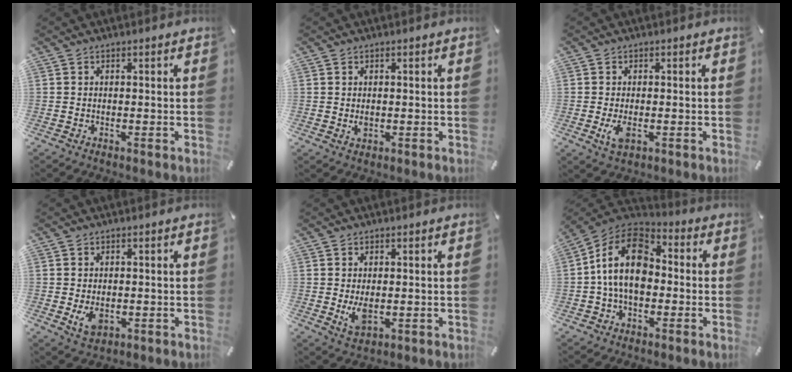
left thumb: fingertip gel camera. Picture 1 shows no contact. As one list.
[{"total": 1.4, "force": [0.0, 1.1, 0.9], "torque": [-0.018, 0.002, 0.000]}, {"total": 4.0, "force": [-0.8, 2.0, 3.3], "torque": [-0.083, -0.007, -0.019]}, {"total": 4.1, "force": [-0.6, 2.8, 2.9], "torque": [-0.062, -0.006, -0.014]}, {"total": 4.6, "force": [-0.2, 2.8, 3.7], "torque": [-0.080, -0.007, -0.005]}, {"total": 15.1, "force": [-0.5, 10.3, 11.0], "torque": [-0.229, 0.016, -0.014]}]